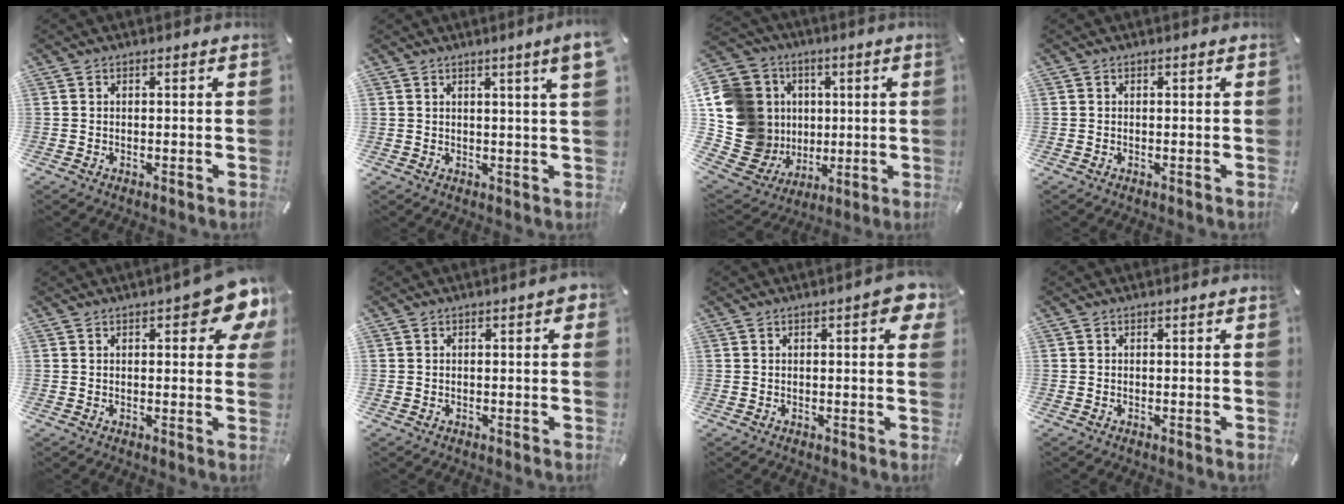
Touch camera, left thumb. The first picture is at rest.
{"total": 4.4, "force": [2.2, 0.1, 3.8], "torque": [-0.059, -0.005, 0.034]}
{"total": 21.5, "force": [1.3, 19.2, 9.7], "torque": [-0.187, -0.022, 0.071]}
{"total": 0.0}
{"total": 9.9, "force": [4.4, 3.5, 8.1], "torque": [-0.100, -0.024, 0.071]}
{"total": 1.4, "force": [0.2, 0.7, 1.2], "torque": [-0.023, 0.006, 0.002]}
{"total": 5.5, "force": [1.7, 1.6, 5.0], "torque": [-0.063, -0.005, 0.022]}
{"total": 0.0}